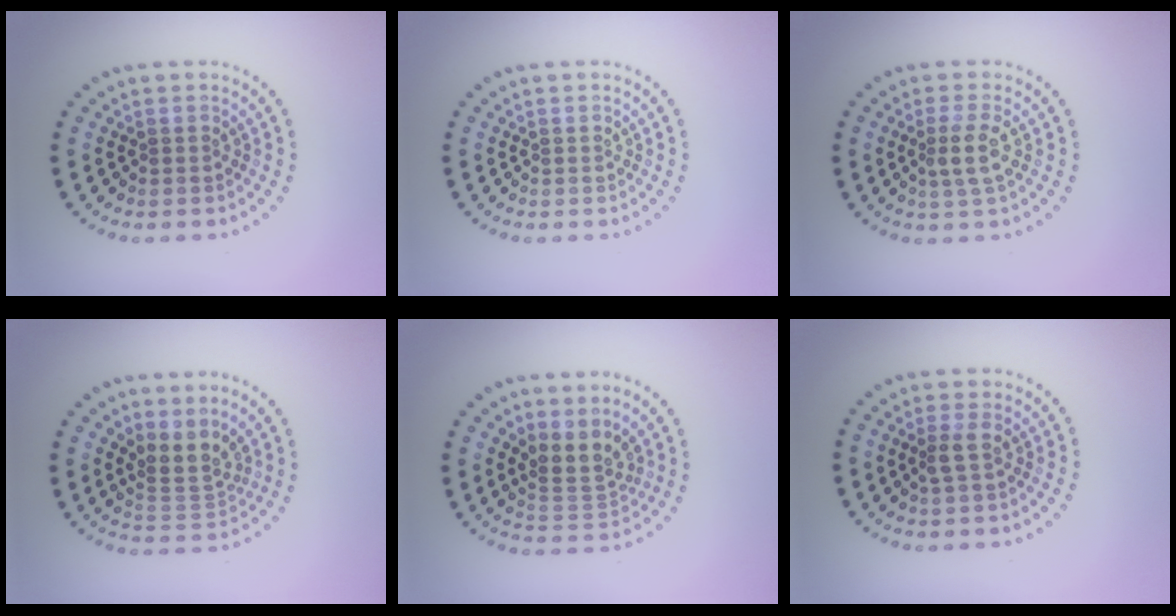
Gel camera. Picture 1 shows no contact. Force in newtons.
{"total": 0.0}
{"total": 2.5, "press": 2.1, "slide": 1.3}
{"total": 3.1, "press": 2.1, "slide": 2.2}
{"total": 3.1, "press": 2.2, "slide": 2.2}
{"total": 1.2, "press": 1.0, "slide": 0.6}